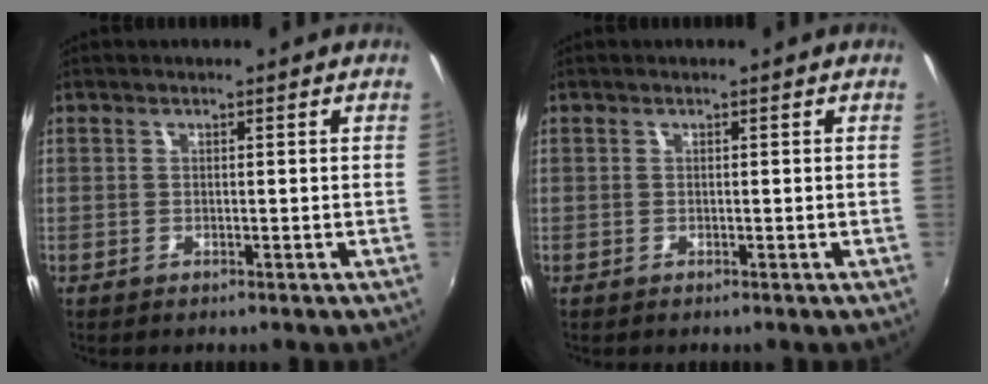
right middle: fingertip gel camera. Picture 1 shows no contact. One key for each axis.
{"total": 0.0}